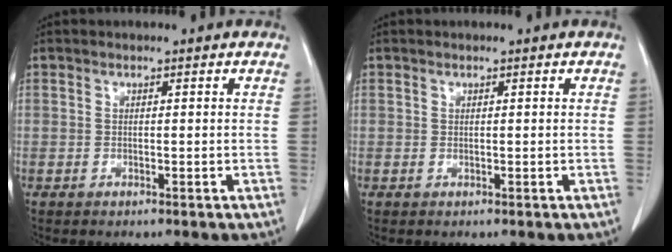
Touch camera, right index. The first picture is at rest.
{"total": 0.0}